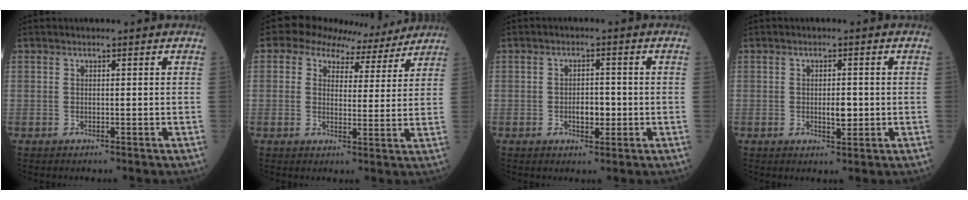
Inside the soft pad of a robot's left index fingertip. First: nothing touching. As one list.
[{"total": 7.7, "force": [6.6, 3.7, 1.1], "torque": [-0.017, 0.015, 0.079]}, {"total": 3.1, "force": [-0.7, 1.6, 2.6], "torque": [-0.042, 0.003, -0.009]}, {"total": 2.6, "force": [-0.2, 1.1, 2.4], "torque": [-0.041, -0.001, 0.000]}]